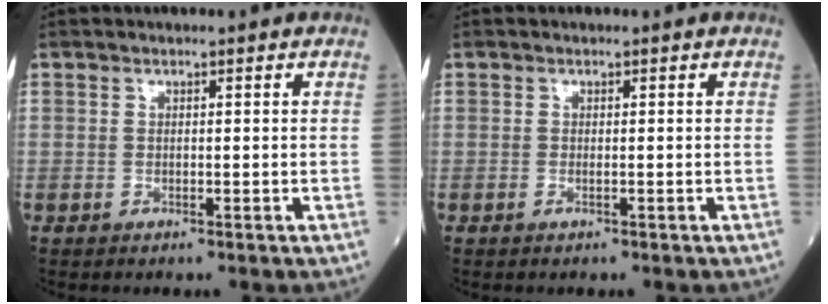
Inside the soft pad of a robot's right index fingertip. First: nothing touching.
{"total": 0.6, "force": [-0.2, 0.1, 0.5], "torque": [-0.012, -0.002, -0.003]}